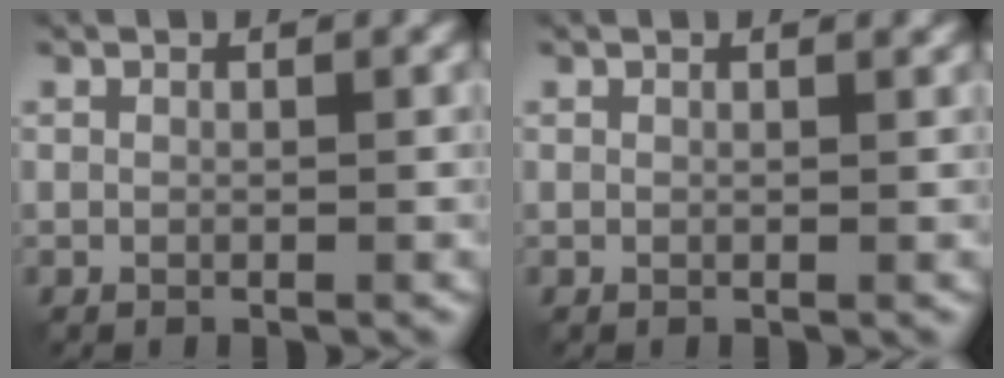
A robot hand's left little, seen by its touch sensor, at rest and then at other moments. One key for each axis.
{"total": 0.8, "fx": 0.8, "fy": 0.1, "fz": 0.3, "tx": -0.003, "ty": 0.001, "tz": 0.009}